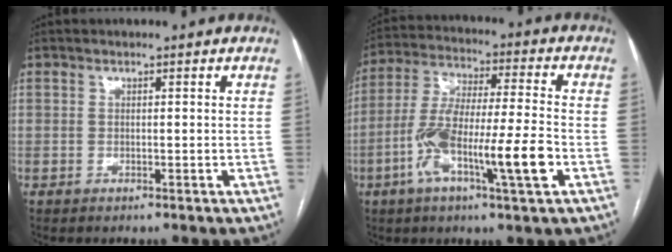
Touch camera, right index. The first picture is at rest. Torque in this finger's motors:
{"motor_torque": [1.14, -0.28, 0.49, 0.21]}